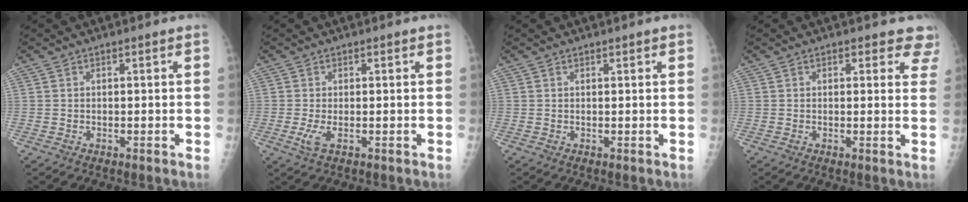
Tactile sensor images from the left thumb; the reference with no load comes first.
{"total": 2.4, "force": [-0.4, 0.7, 2.2], "torque": [-0.055, -0.008, -0.009]}
{"total": 0.6, "force": [0.5, 0.2, 0.4], "torque": [-0.003, -0.001, 0.007]}
{"total": 4.8, "force": [3.9, 2.4, 1.4], "torque": [0.028, -0.015, 0.026]}